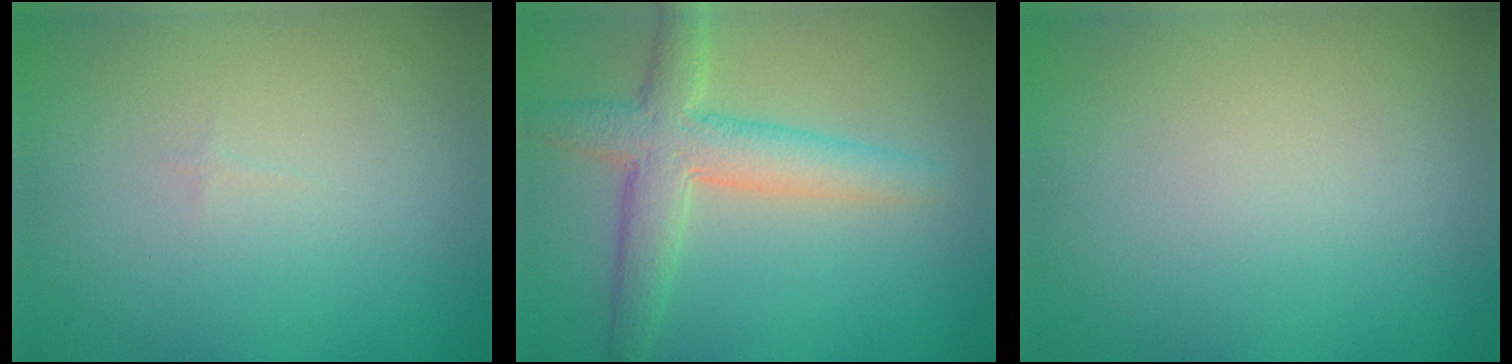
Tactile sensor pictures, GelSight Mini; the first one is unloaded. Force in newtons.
{"total": 5.2, "press": 5.1, "slide": 0.4}
{"total": 0.0}